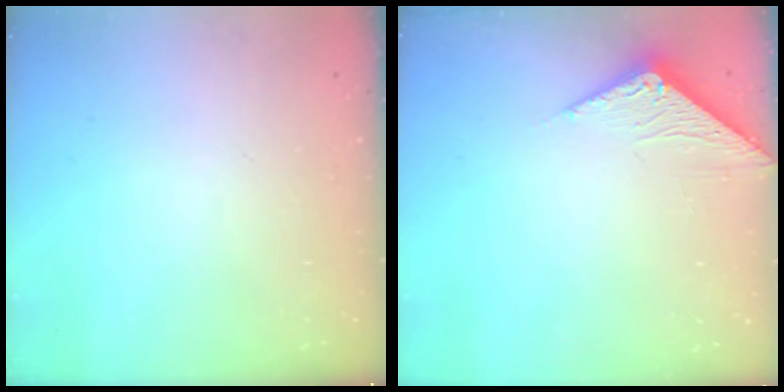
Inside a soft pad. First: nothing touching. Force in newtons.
{"total": 3.0, "press": 3.0, "slide": 0.1}